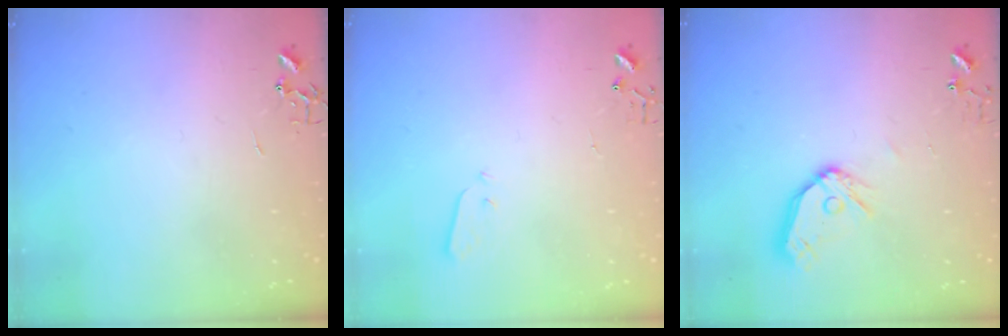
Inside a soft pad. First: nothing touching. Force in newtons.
{"total": 3.1, "press": 3.0, "slide": 0.9}
{"total": 11.3, "press": 11.3, "slide": 1.3}